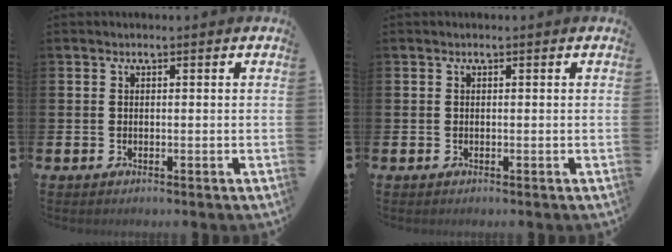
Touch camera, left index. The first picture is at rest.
{"total": 0.0}